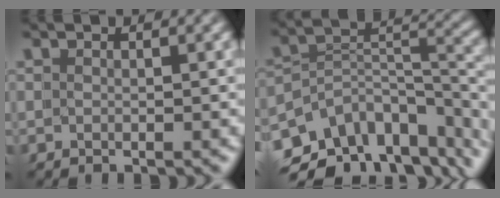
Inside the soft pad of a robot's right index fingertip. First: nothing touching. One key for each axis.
{"total": 11.7, "fx": -5.8, "fy": 7.4, "fz": 7.0, "tx": -0.105, "ty": -0.029, "tz": -0.096}